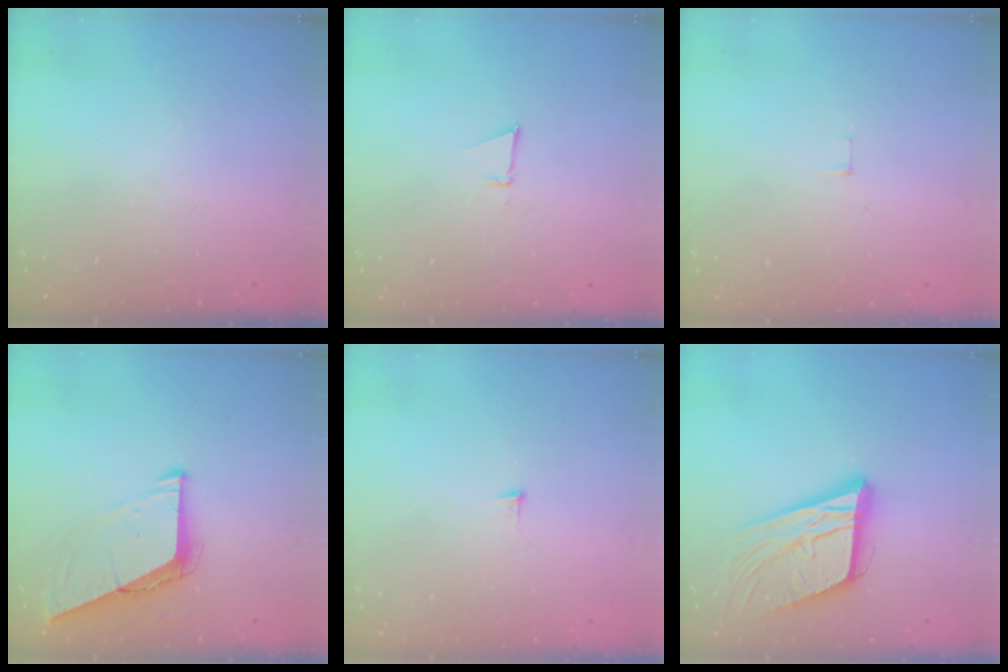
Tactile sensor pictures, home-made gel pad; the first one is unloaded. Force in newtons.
{"total": 3.0, "press": 2.9, "slide": 0.8}
{"total": 3.8, "press": 3.8, "slide": 0.3}
{"total": 7.1, "press": 7.1, "slide": 0.5}
{"total": 3.6, "press": 3.6, "slide": 0.3}
{"total": 16.9, "press": 16.5, "slide": 3.6}